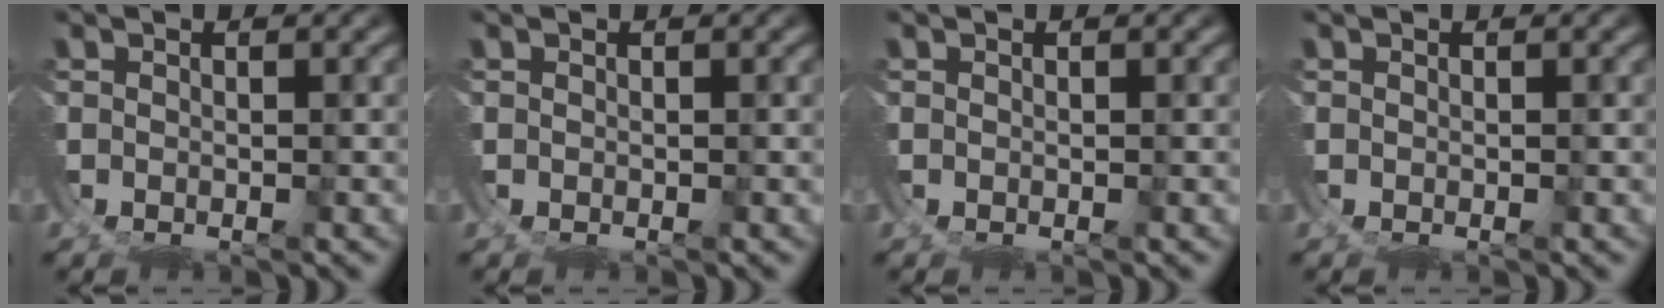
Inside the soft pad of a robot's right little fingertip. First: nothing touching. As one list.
[{"total": 0.0}, {"total": 0.0}, {"total": 0.0}]